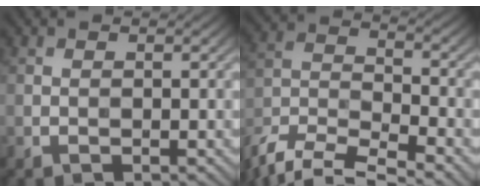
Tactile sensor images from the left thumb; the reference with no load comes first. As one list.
[{"total": 11.7, "force": [-10.0, 2.8, 5.4], "torque": [-0.120, -0.013, -0.187]}]